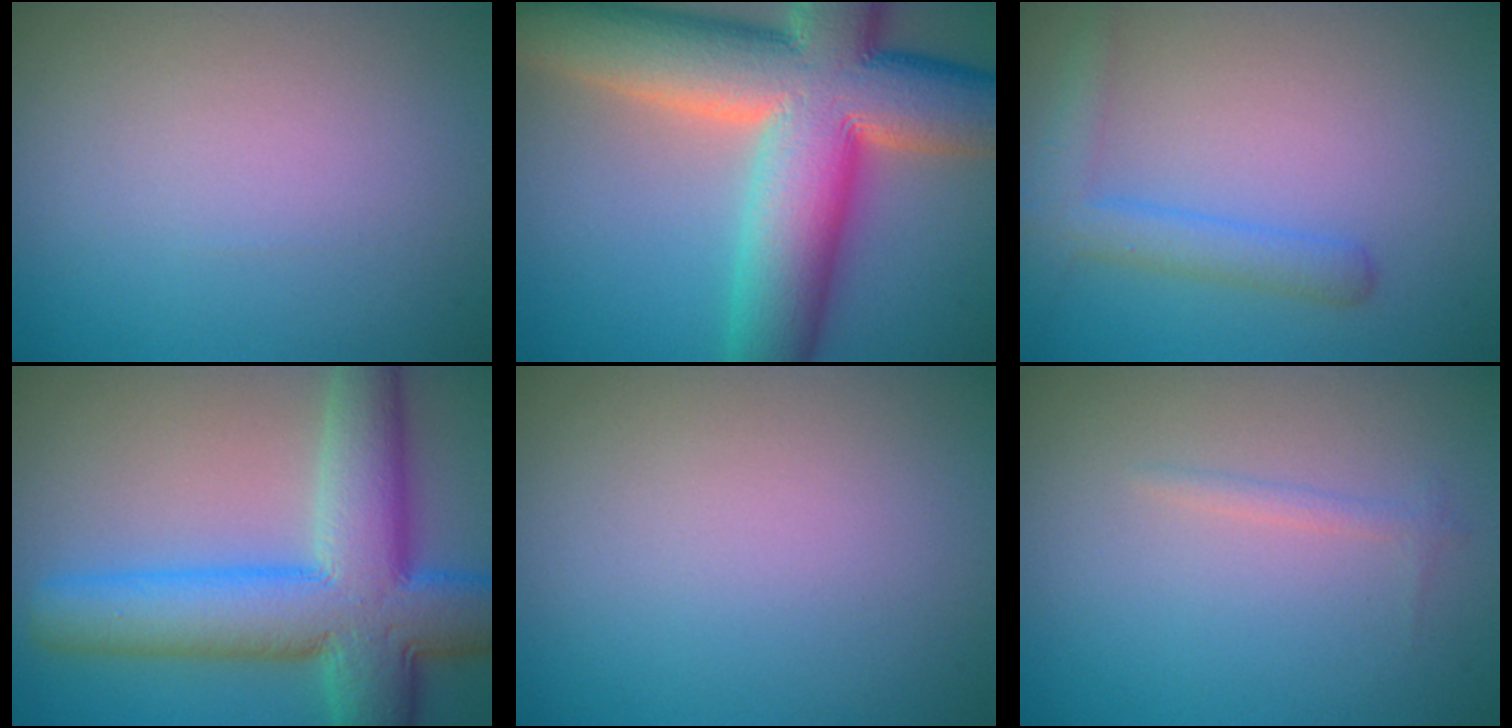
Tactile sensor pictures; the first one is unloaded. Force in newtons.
{"total": 16.3, "press": 16.2, "slide": 1.1}
{"total": 3.0, "press": 3.0, "slide": 0.2}
{"total": 11.0, "press": 11.0, "slide": 0.4}
{"total": 0.0}
{"total": 0.8, "press": 0.8, "slide": 0.0}